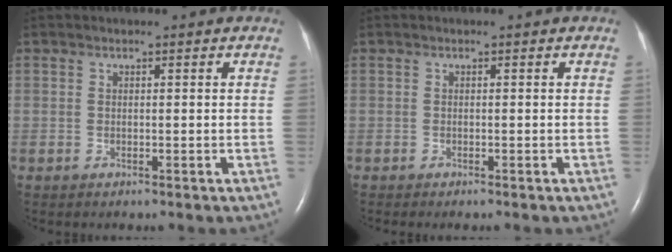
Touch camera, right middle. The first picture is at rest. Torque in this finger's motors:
{"motor_torque": [0.90, -1.24, 0.11, 0.06]}